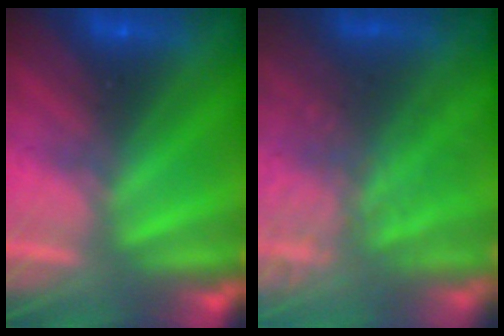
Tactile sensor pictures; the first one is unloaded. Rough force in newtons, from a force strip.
{"total": 7.6}